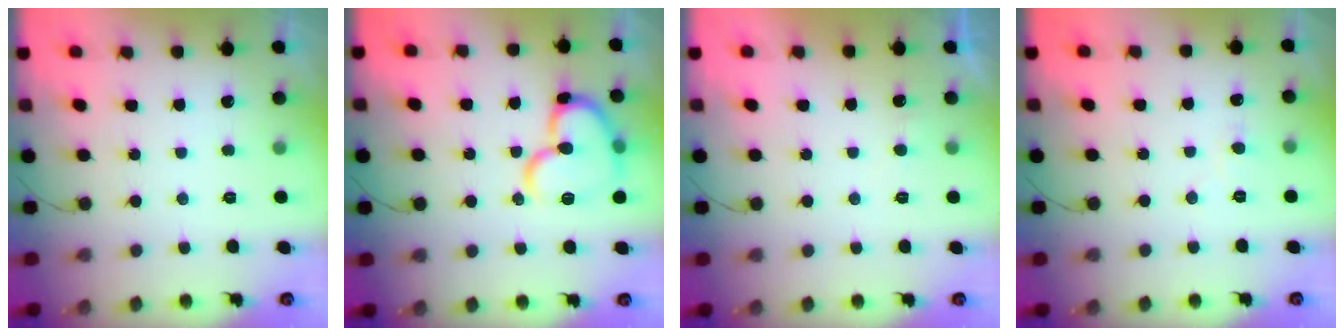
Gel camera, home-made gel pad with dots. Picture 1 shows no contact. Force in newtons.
{"total": 15.6, "press": 15.6, "slide": 1.5}
{"total": 3.0, "press": 2.9, "slide": 0.4}
{"total": 4.5, "press": 4.4, "slide": 0.3}